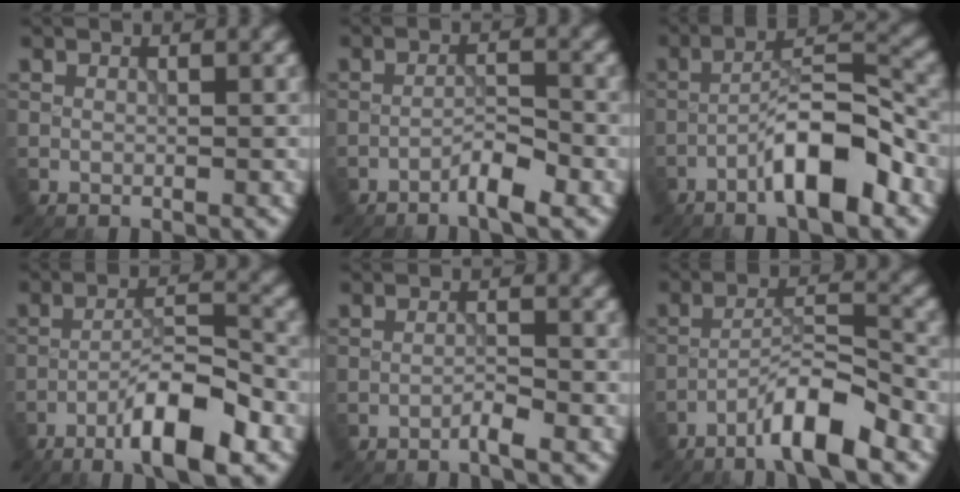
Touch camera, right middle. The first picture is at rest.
{"total": 2.6, "force": [-1.8, 0.3, 1.8], "torque": [-0.031, 0.008, -0.036]}
{"total": 7.4, "force": [-3.9, 1.6, 6.0], "torque": [-0.101, 0.020, -0.069]}
{"total": 7.4, "force": [-4.3, 1.4, 5.9], "torque": [-0.101, 0.011, -0.077]}
{"total": 1.4, "force": [-1.0, 0.0, 1.0], "torque": [-0.016, 0.004, -0.023]}
{"total": 5.9, "force": [-4.0, 0.8, 4.2], "torque": [-0.071, 0.012, -0.076]}